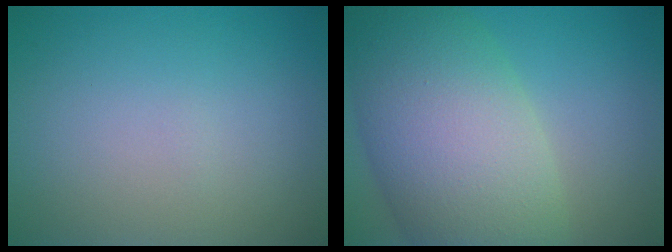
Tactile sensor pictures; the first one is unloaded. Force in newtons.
{"total": 11.7, "press": 11.7, "slide": 0.4}